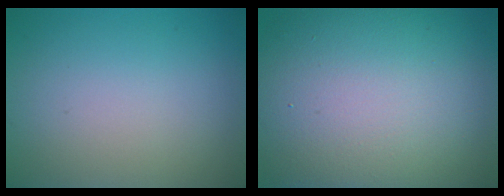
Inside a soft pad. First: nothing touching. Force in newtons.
{"total": 18.0, "press": 18.0, "slide": 0.8}